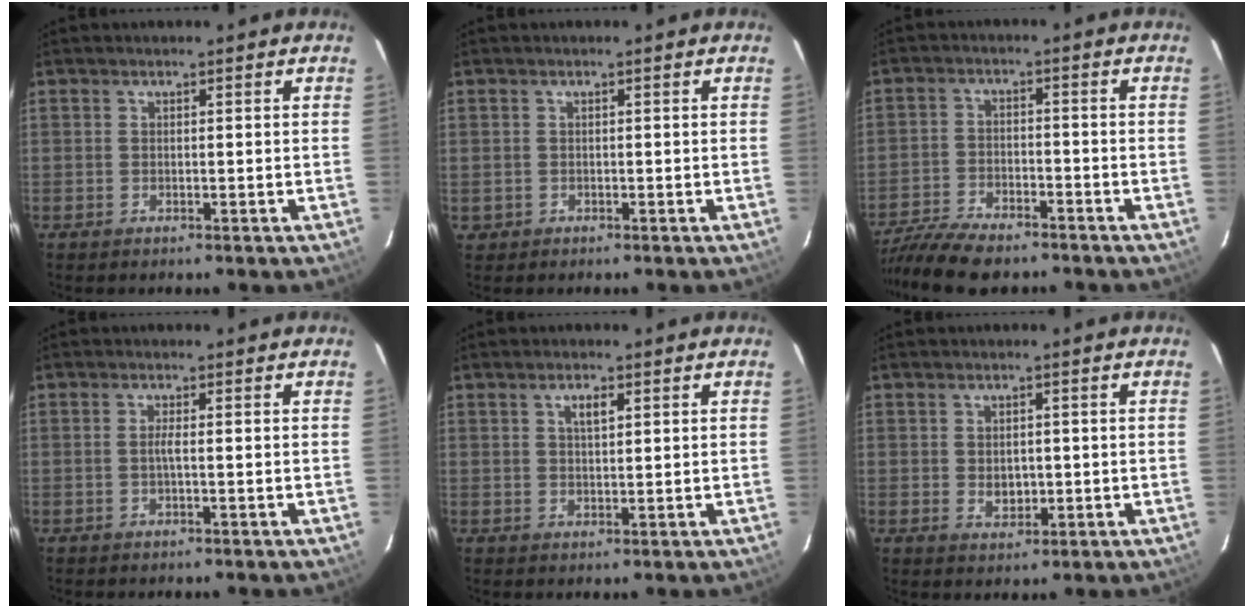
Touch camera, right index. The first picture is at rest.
{"total": 1.5, "force": [-0.2, 1.5, 0.1], "torque": [-0.003, 0.002, 0.001]}
{"total": 13.0, "force": [-11.0, 3.9, 5.7], "torque": [-0.143, -0.018, -0.196]}
{"total": 1.2, "force": [-0.2, -0.4, 1.1], "torque": [-0.020, 0.000, -0.006]}
{"total": 2.4, "force": [1.1, 0.9, 1.9], "torque": [-0.034, 0.005, 0.018]}
{"total": 3.2, "force": [-0.3, 2.5, 2.0], "torque": [-0.031, -0.003, 0.000]}